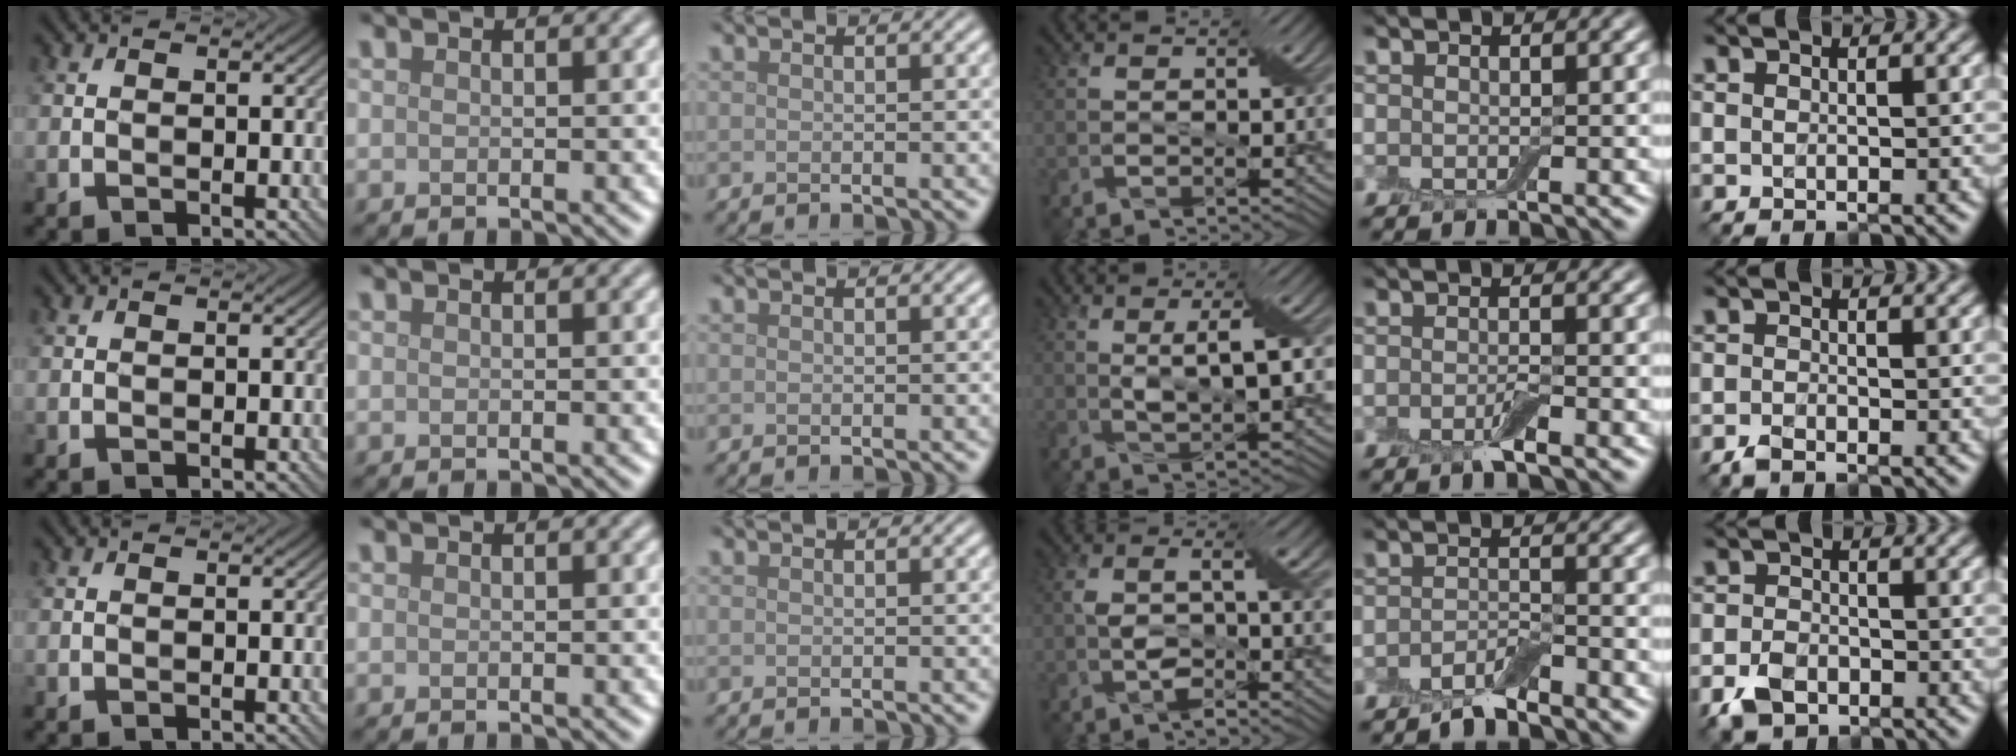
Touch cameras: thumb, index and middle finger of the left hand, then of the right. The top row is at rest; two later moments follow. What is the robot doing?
{"motion": "squeeze", "object": "air blower"}